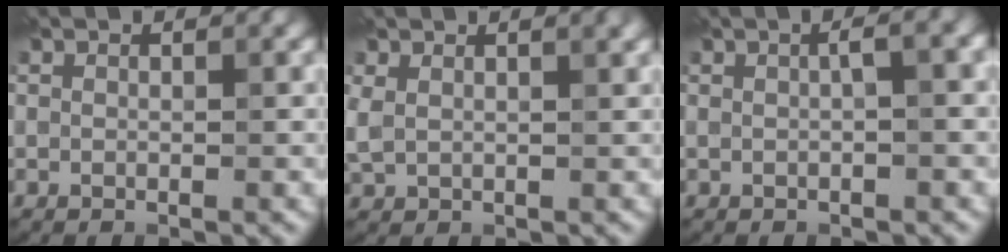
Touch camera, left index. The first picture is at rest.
{"total": 3.9, "force": [1.8, 1.9, 2.9], "torque": [-0.057, 0.006, 0.040]}
{"total": 2.5, "force": [0.2, 0.7, 2.4], "torque": [-0.031, 0.014, 0.000]}